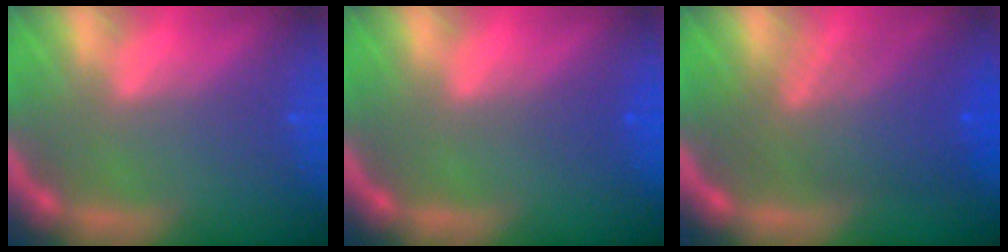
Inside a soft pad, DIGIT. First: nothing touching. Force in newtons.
{"total": 1.0}
{"total": 7.1}